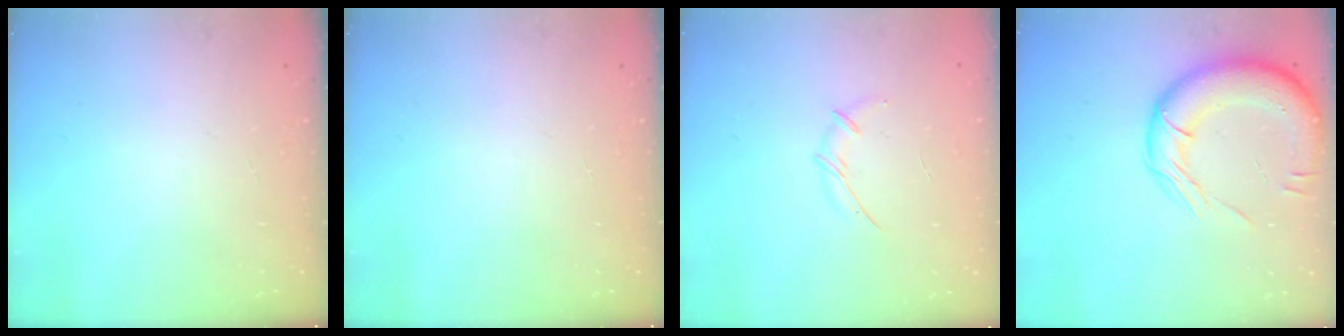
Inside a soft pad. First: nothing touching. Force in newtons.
{"total": 0.0}
{"total": 4.8, "press": 4.7, "slide": 1.0}
{"total": 16.5, "press": 16.1, "slide": 3.4}